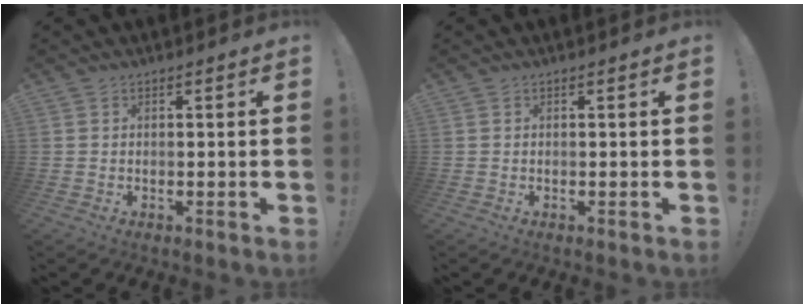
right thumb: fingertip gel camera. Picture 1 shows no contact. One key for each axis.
{"total": 0.0}